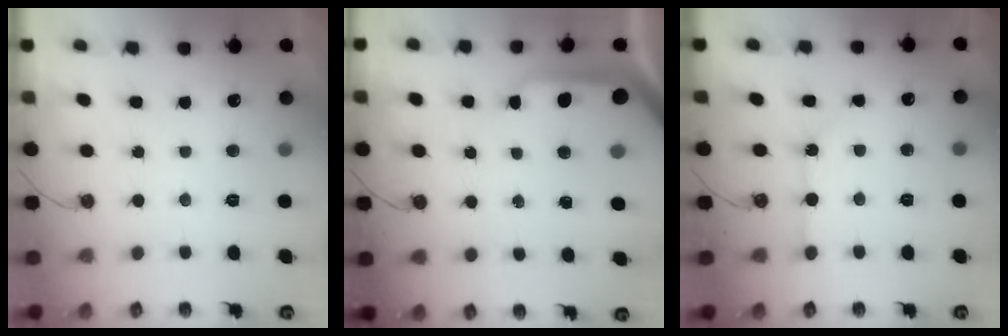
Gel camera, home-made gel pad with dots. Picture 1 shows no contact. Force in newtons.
{"total": 10.3, "press": 10.2, "slide": 1.2}
{"total": 1.4, "press": 1.4, "slide": 0.2}